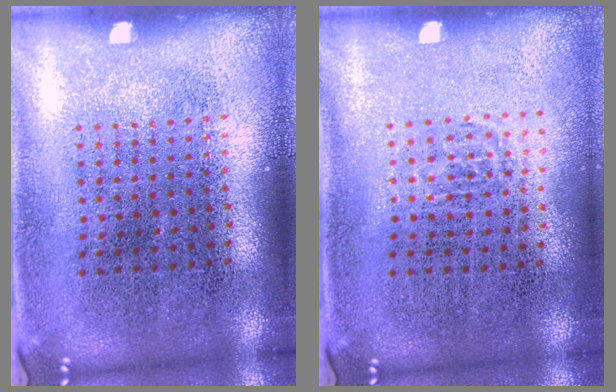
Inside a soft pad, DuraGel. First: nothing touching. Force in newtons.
{"total": 0.5, "press": 0.4, "slide": 0.4}